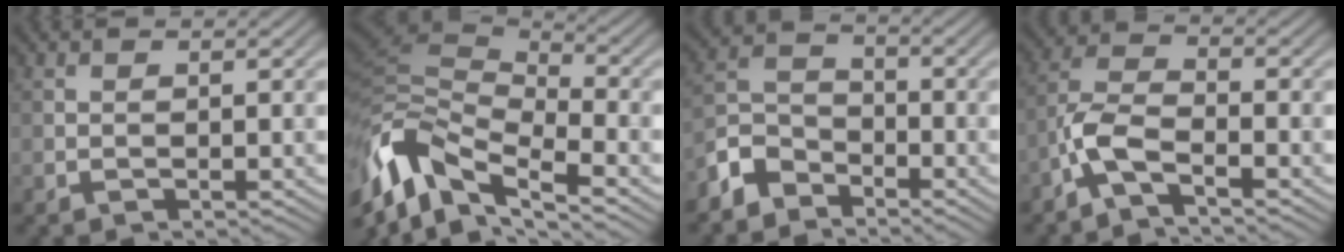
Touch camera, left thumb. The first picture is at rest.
{"total": 13.0, "force": [-5.4, 6.1, 10.1], "torque": [-0.234, -0.006, -0.105]}
{"total": 5.2, "force": [-4.0, 2.9, 1.7], "torque": [-0.045, 0.001, -0.101]}
{"total": 5.1, "force": [-3.1, 1.5, 3.7], "torque": [-0.086, 0.003, -0.082]}